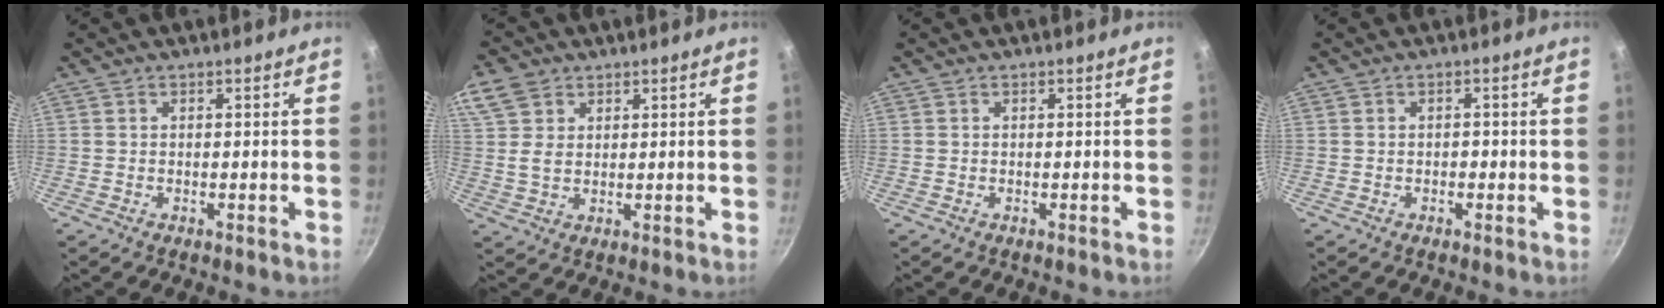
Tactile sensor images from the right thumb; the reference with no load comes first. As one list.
[{"total": 8.4, "force": [4.1, 5.9, 4.3], "torque": [-0.074, -0.006, 0.076]}, {"total": 0.0}, {"total": 0.9, "force": [-0.4, 0.7, 0.5], "torque": [-0.005, 0.005, -0.005]}]